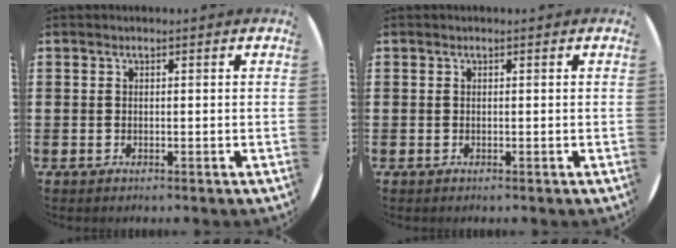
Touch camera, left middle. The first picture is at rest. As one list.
[{"total": 0.0}]